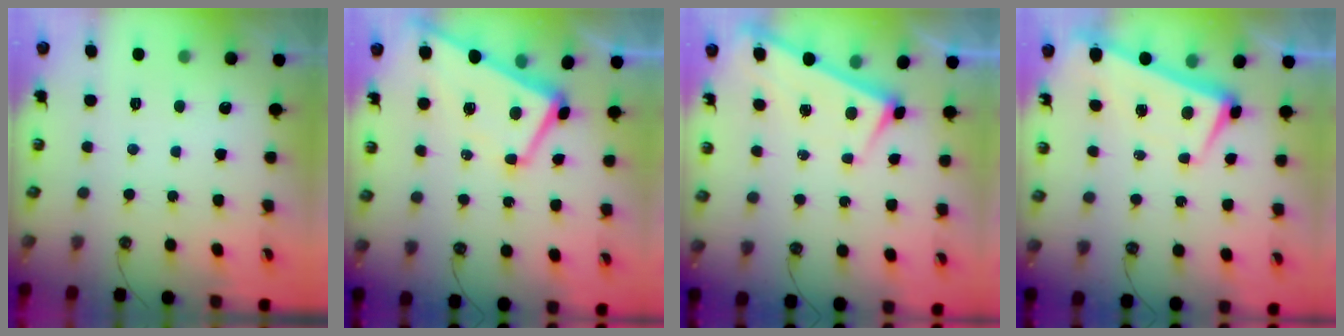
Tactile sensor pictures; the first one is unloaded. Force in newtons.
{"total": 1.2, "press": 0.7, "slide": 1.0}
{"total": 3.0, "press": 3.0, "slide": 0.2}
{"total": 2.0, "press": 1.8, "slide": 0.9}